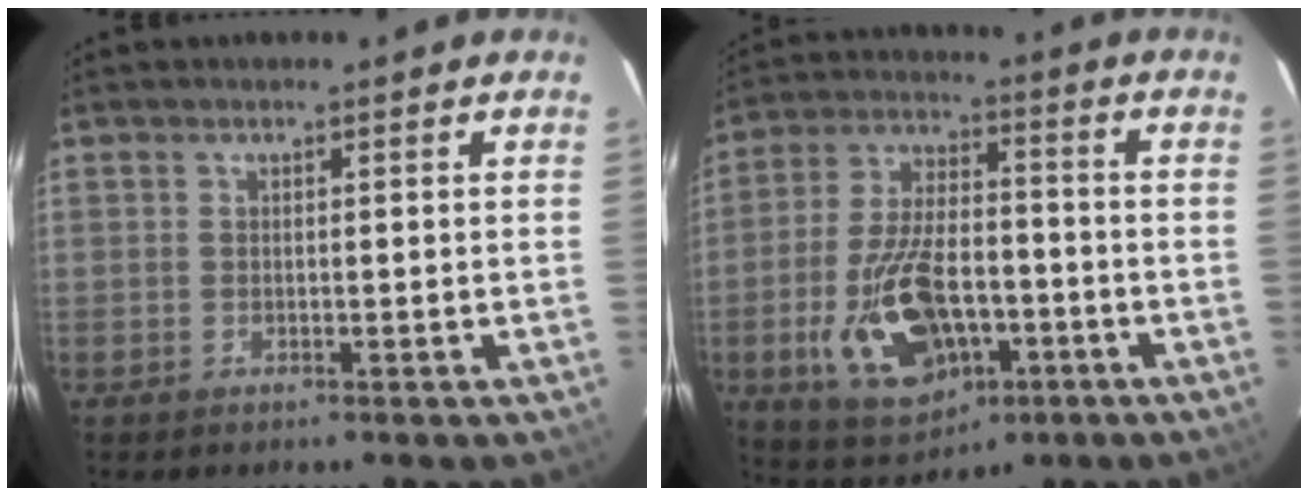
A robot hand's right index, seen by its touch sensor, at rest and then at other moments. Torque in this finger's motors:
{"motor_torque": [1.50, -0.64, 0.88, 0.16]}